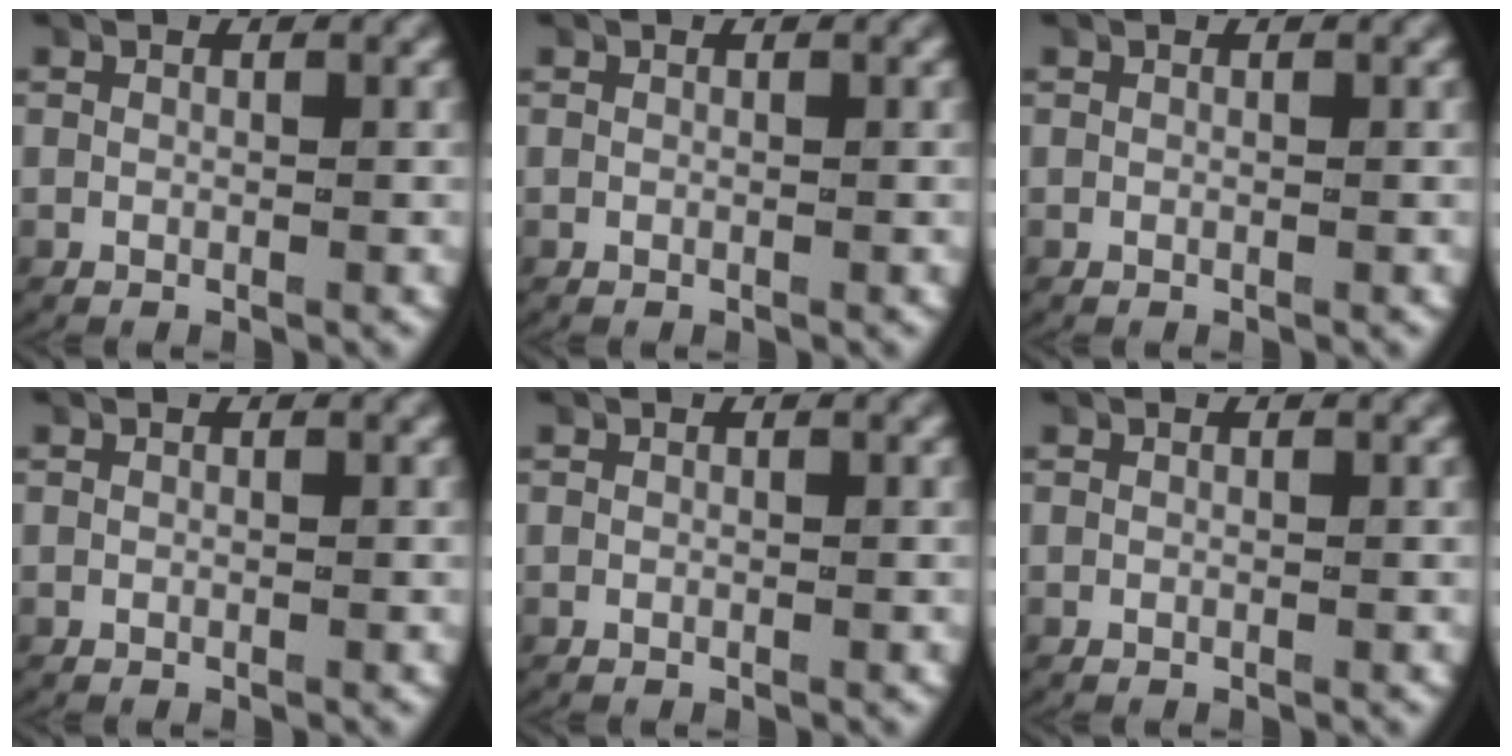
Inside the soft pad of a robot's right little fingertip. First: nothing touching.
{"total": 0.0}
{"total": 0.0}
{"total": 0.0}
{"total": 0.0}
{"total": 0.0}